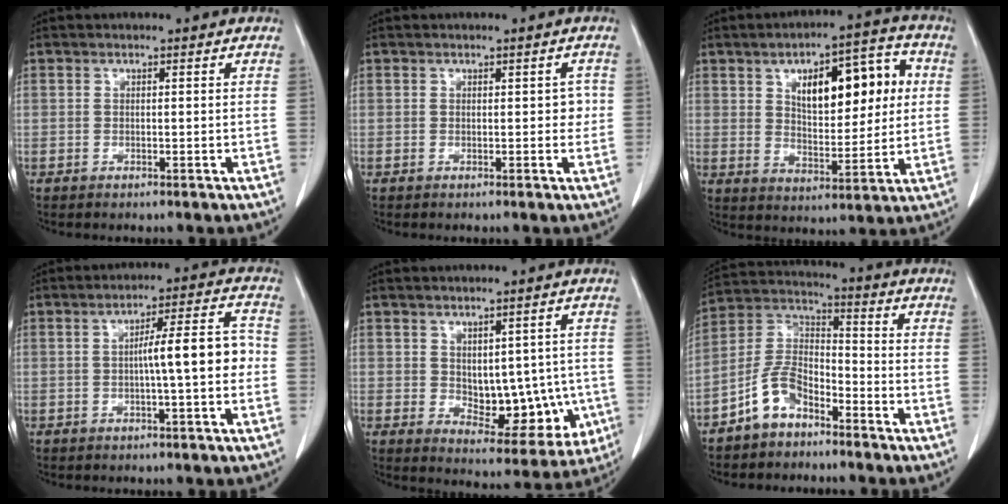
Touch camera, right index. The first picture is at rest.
{"total": 1.9, "force": [0.1, 1.3, 1.3], "torque": [-0.008, 0.013, 0.000]}
{"total": 14.1, "force": [4.0, 5.8, 12.3], "torque": [-0.173, 0.027, 0.065]}
{"total": 7.7, "force": [-0.9, 0.8, 7.6], "torque": [-0.111, 0.025, -0.013]}
{"total": 10.4, "force": [-0.8, 6.2, 8.4], "torque": [-0.096, 0.007, 0.014]}
{"total": 8.3, "force": [-5.6, 4.3, 4.3], "torque": [-0.094, 0.019, -0.115]}